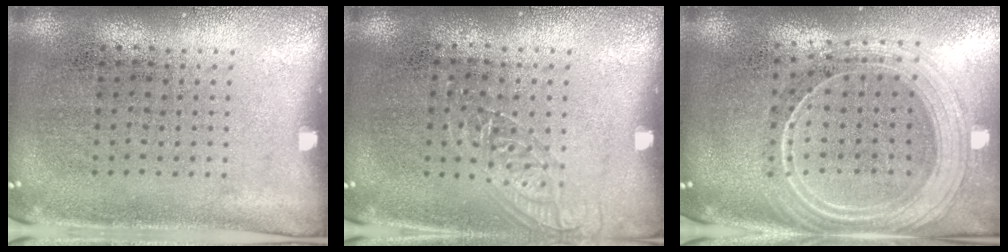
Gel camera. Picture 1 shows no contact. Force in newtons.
{"total": 1.1, "press": 1.1, "slide": 0.4}
{"total": 2.4, "press": 2.1, "slide": 1.2}